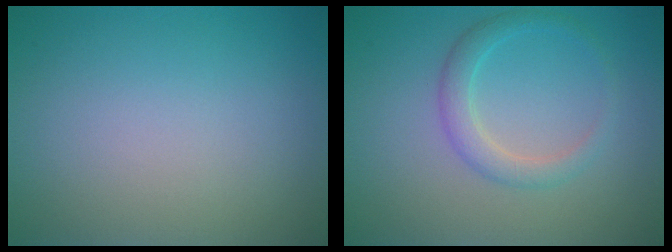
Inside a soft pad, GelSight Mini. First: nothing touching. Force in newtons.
{"total": 2.2, "press": 2.2, "slide": 0.1}